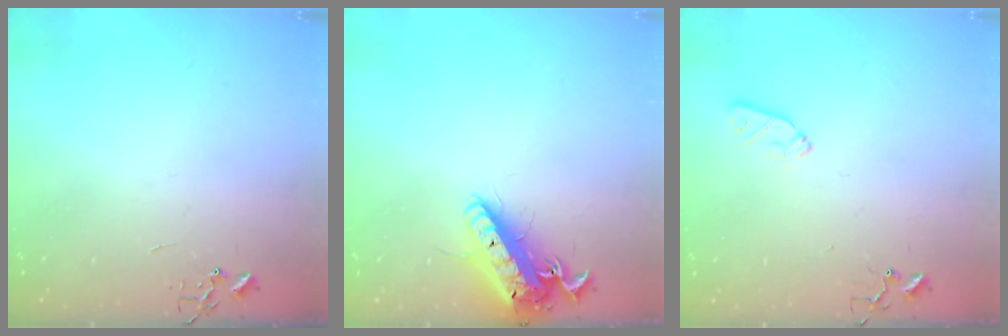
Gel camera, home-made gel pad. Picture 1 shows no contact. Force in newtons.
{"total": 16.1, "press": 15.8, "slide": 3.2}
{"total": 5.9, "press": 5.8, "slide": 0.8}